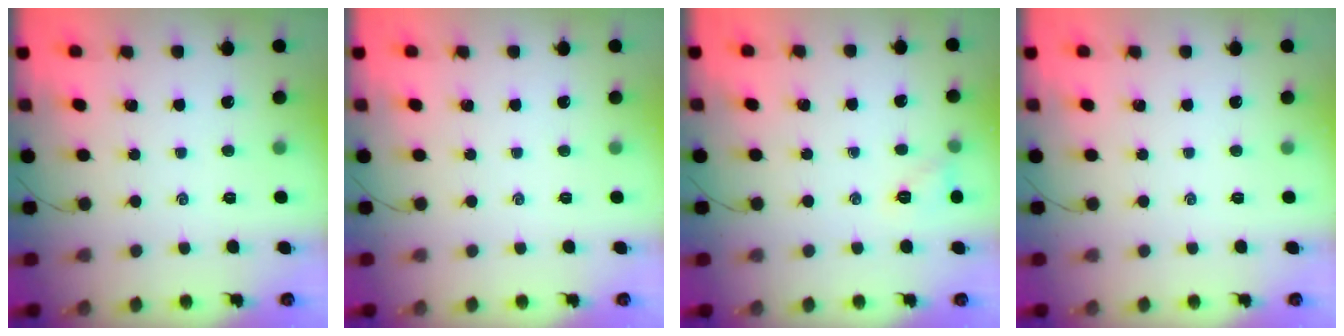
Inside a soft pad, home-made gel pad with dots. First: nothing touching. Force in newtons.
{"total": 0.0}
{"total": 6.3, "press": 6.2, "slide": 1.3}
{"total": 0.0}